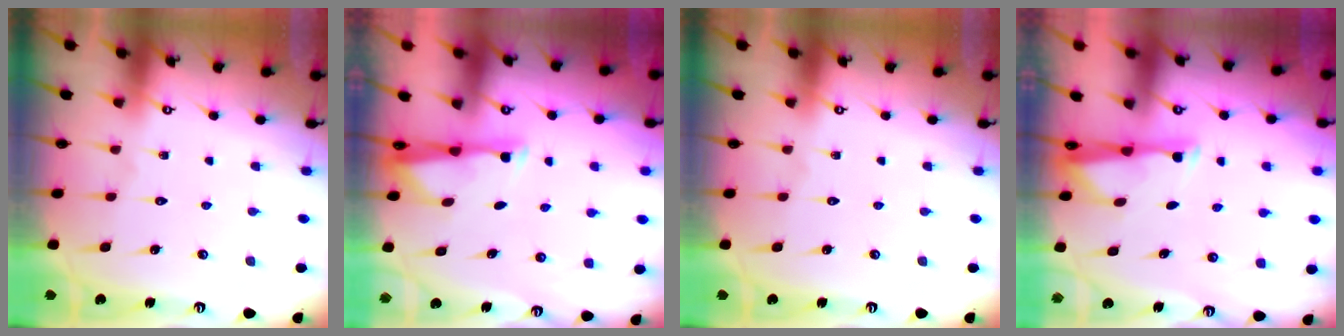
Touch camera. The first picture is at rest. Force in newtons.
{"total": 2.9, "press": 2.9, "slide": 0.5}
{"total": 0.0}
{"total": 2.9, "press": 2.9, "slide": 0.5}